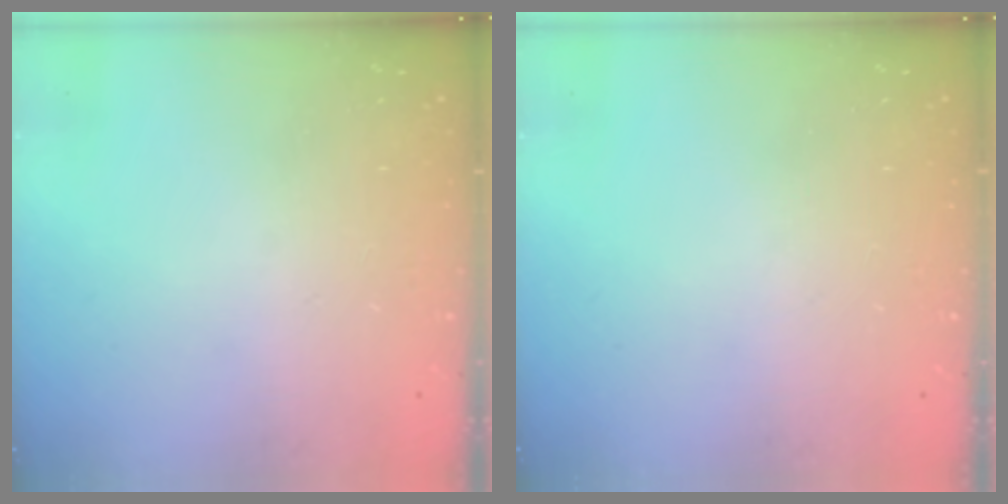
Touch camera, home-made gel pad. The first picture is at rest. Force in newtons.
{"total": 0.0}